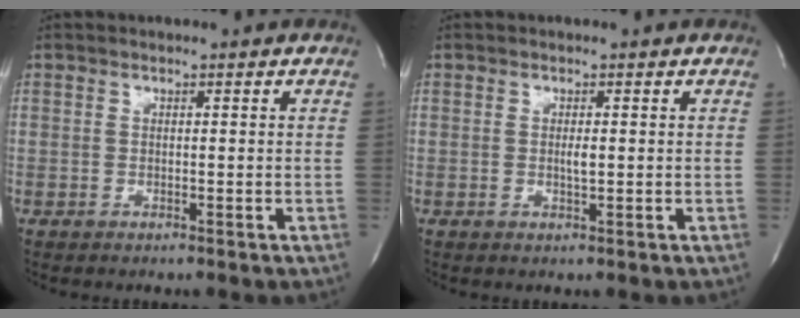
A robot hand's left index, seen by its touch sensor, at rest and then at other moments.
{"total": 1.2, "force": [0.1, 0.2, 1.1], "torque": [-0.023, -0.002, 0.003]}